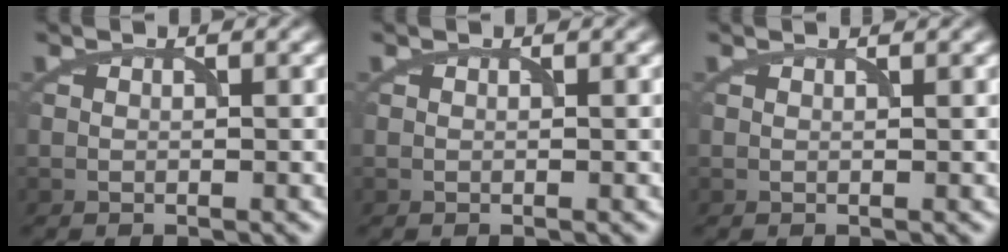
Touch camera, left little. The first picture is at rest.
{"total": 0.0}
{"total": 0.7, "force": [0.6, 0.1, 0.3], "torque": [-0.011, -0.003, 0.002]}